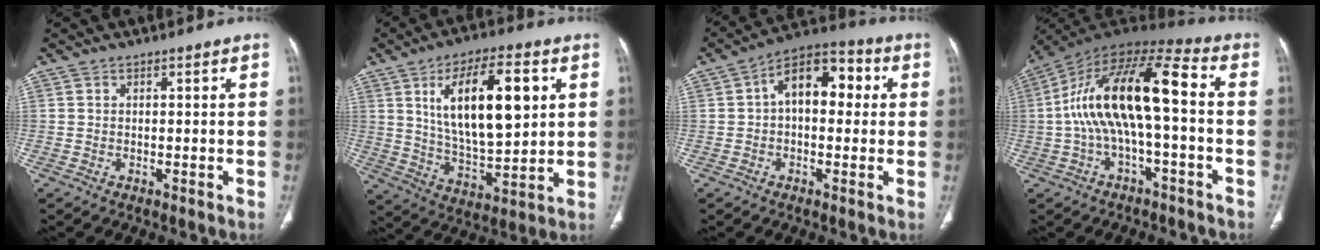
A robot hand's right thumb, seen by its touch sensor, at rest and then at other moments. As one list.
[{"total": 19.1, "force": [5.6, 7.8, 16.5], "torque": [-0.255, -0.019, 0.102]}, {"total": 11.7, "force": [1.7, 6.9, 9.3], "torque": [-0.113, 0.035, 0.015]}, {"total": 17.2, "force": [-0.6, 6.2, 16.0], "torque": [-0.308, 0.058, -0.016]}]